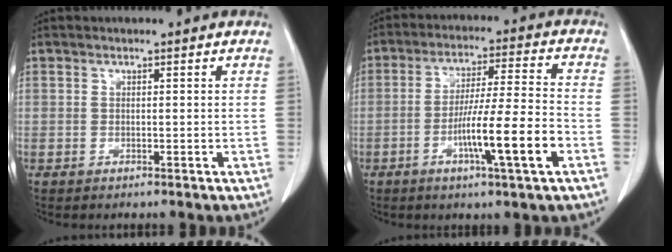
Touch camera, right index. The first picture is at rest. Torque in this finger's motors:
{"motor_torque": [1.50, -0.64, 0.70, 0.11]}